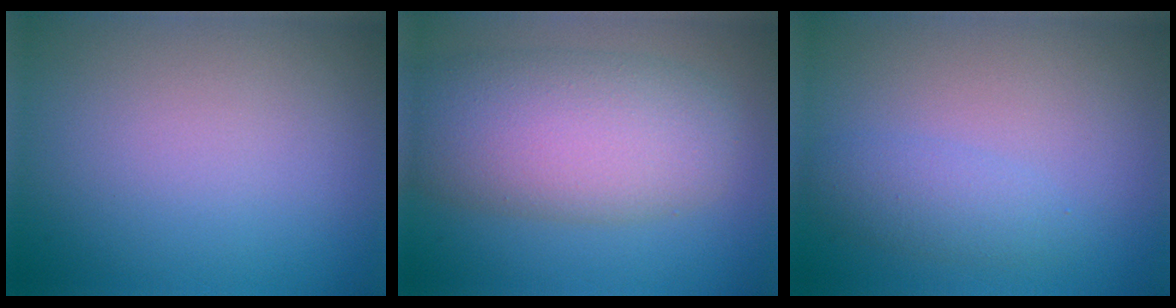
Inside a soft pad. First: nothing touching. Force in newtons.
{"total": 8.5, "press": 8.5, "slide": 0.4}
{"total": 2.1, "press": 2.1, "slide": 0.1}